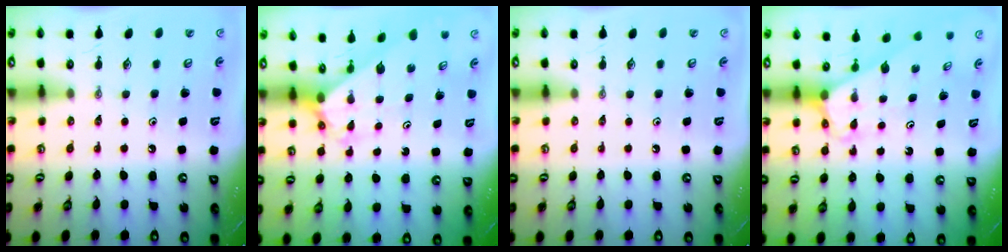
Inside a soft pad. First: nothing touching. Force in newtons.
{"total": 2.0, "press": 2.0, "slide": 0.1}
{"total": 0.0}
{"total": 3.1, "press": 3.1, "slide": 0.2}